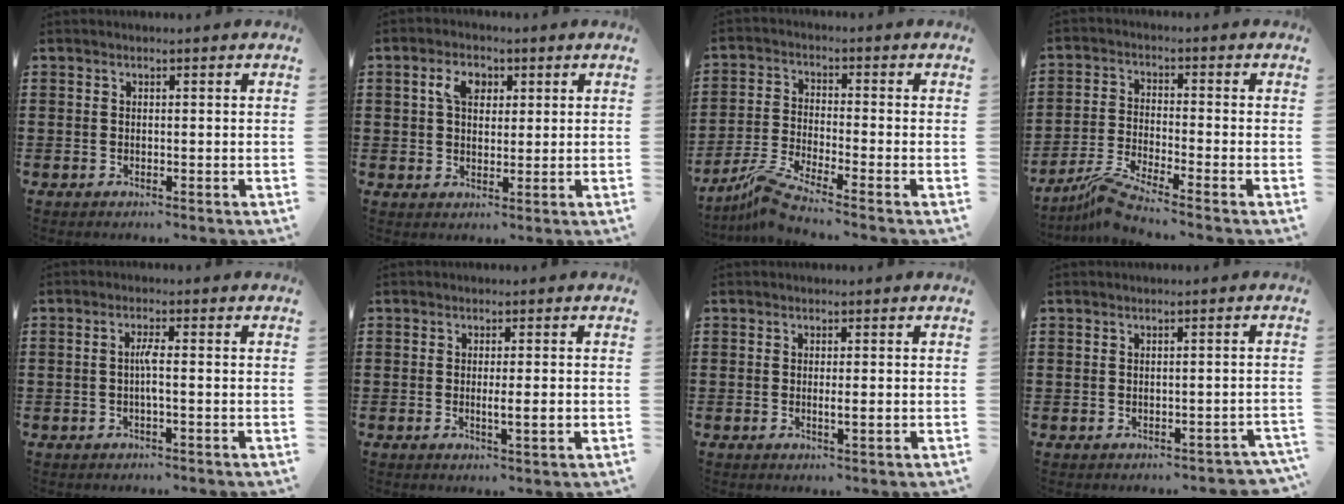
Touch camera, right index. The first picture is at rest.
{"total": 4.2, "force": [1.4, 2.7, 2.9], "torque": [-0.060, 0.010, 0.021]}
{"total": 5.3, "force": [-4.6, -0.1, 2.7], "torque": [-0.074, -0.017, -0.092]}
{"total": 5.1, "force": [-4.4, -0.1, 2.5], "torque": [-0.063, -0.016, -0.085]}
{"total": 2.4, "force": [-0.4, 0.1, 2.3], "torque": [-0.052, -0.003, -0.013]}
{"total": 2.8, "force": [-0.4, 0.2, 2.8], "torque": [-0.047, -0.004, -0.008]}
{"total": 1.5, "force": [-0.2, 0.1, 1.5], "torque": [-0.026, -0.002, -0.005]}
{"total": 1.2, "force": [-1.0, 0.7, 0.1], "torque": [-0.006, 0.002, -0.023]}